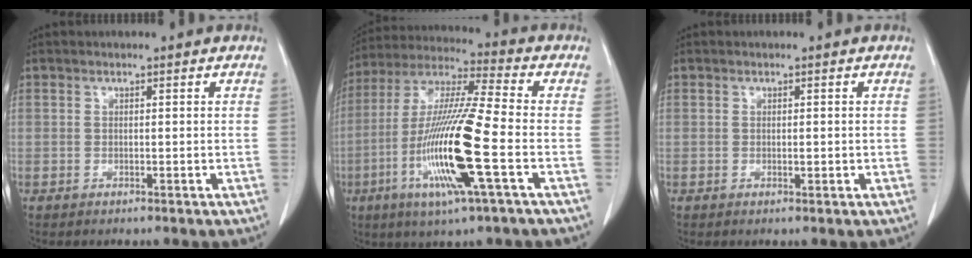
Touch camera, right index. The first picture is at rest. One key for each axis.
{"total": 17.1, "fx": -5.0, "fy": 0.2, "fz": 16.4, "tx": -0.334, "ty": -0.016, "tz": -0.099}
{"total": 0.8, "fx": 0.1, "fy": 0.5, "fz": 0.7, "tx": -0.006, "ty": 0.000, "tz": 0.004}